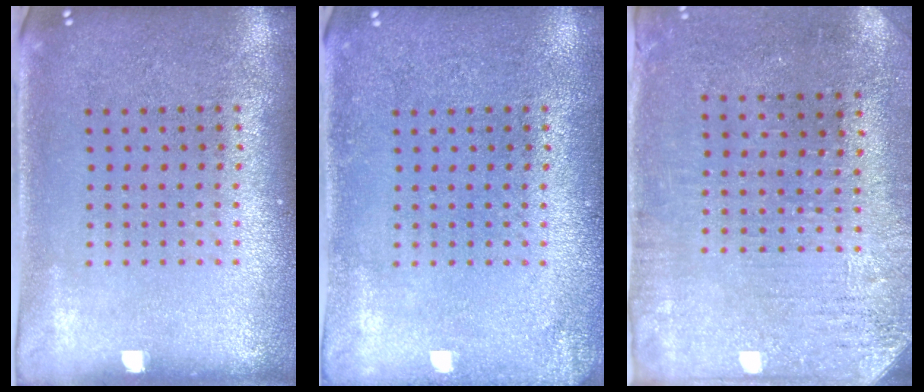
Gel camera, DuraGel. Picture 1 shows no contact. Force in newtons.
{"total": 1.3, "press": 1.3, "slide": 0.1}
{"total": 3.1, "press": 2.6, "slide": 1.7}